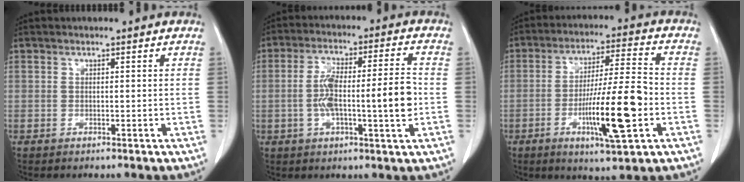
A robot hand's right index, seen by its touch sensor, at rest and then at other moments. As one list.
[{"total": 11.4, "force": [-1.5, 1.6, 11.2], "torque": [-0.195, 0.018, -0.026]}, {"total": 13.8, "force": [-4.0, 1.0, 13.1], "torque": [-0.226, -0.004, -0.066]}]